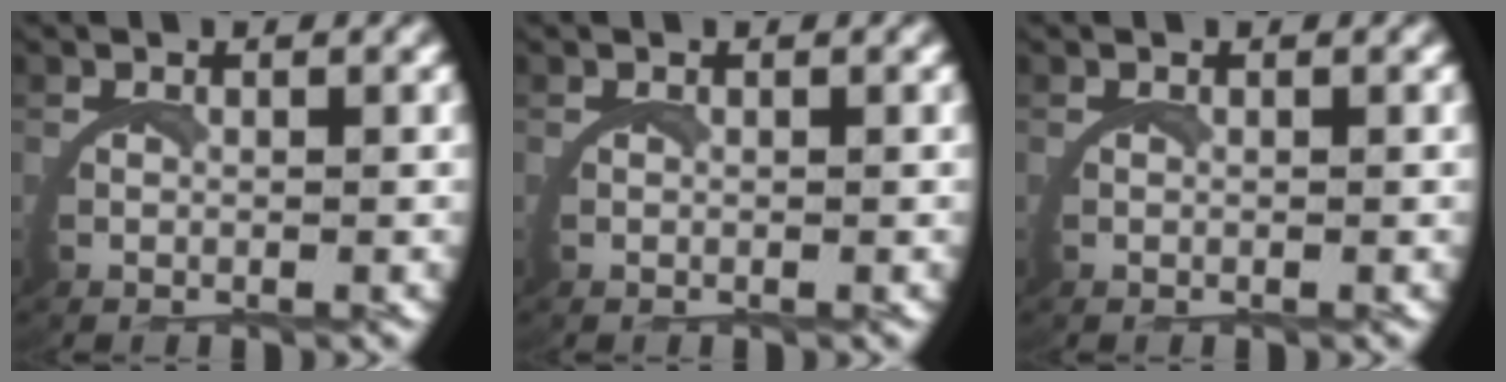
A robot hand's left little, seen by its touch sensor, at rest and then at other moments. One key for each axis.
{"total": 0.0}
{"total": 0.0}